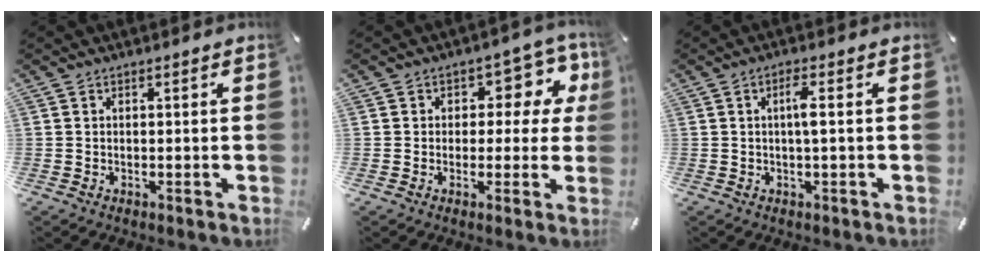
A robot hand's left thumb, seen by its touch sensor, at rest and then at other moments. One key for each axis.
{"total": 8.7, "fx": 2.5, "fy": 6.1, "fz": 5.8, "tx": -0.064, "ty": -0.015, "tz": 0.038}
{"total": 4.0, "fx": 0.2, "fy": 0.4, "fz": 4.0, "tx": -0.077, "ty": 0.001, "tz": -0.001}